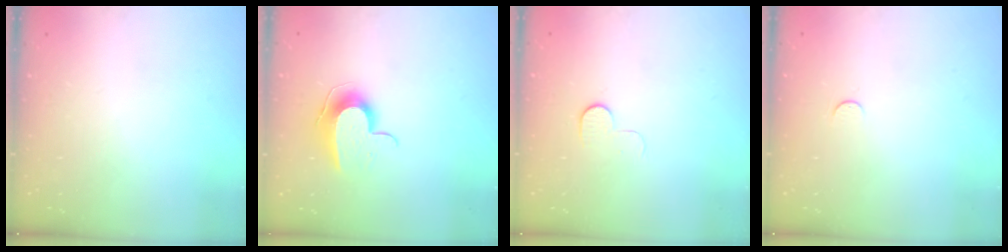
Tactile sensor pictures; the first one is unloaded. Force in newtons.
{"total": 10.7, "press": 10.6, "slide": 0.8}
{"total": 5.3, "press": 5.3, "slide": 0.5}
{"total": 3.5, "press": 3.5, "slide": 0.4}